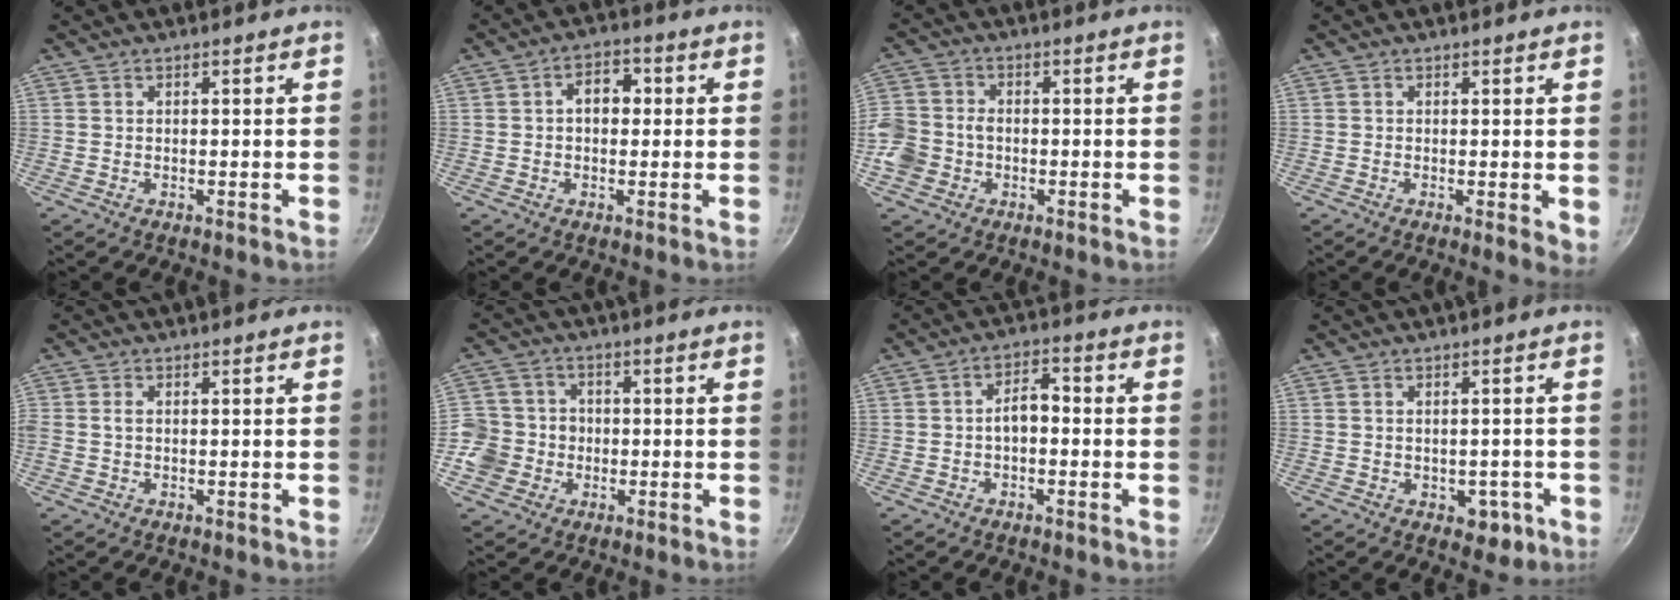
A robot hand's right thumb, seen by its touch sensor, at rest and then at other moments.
{"total": 5.5, "force": [0.5, 3.8, 3.9], "torque": [-0.041, 0.016, -0.002]}
{"total": 7.6, "force": [-2.2, 6.5, 3.3], "torque": [-0.062, 0.018, -0.046]}
{"total": 3.2, "force": [-0.2, 0.8, 3.1], "torque": [-0.046, -0.012, -0.007]}
{"total": 1.3, "force": [0.0, 0.9, 1.0], "torque": [-0.023, 0.001, -0.002]}
{"total": 8.2, "force": [-2.0, 7.7, 1.9], "torque": [-0.006, 0.020, -0.040]}
{"total": 4.8, "force": [-0.7, 2.8, 3.9], "torque": [-0.054, 0.024, -0.019]}
{"total": 4.1, "force": [-1.5, 2.7, 2.7], "torque": [-0.014, 0.013, -0.011]}